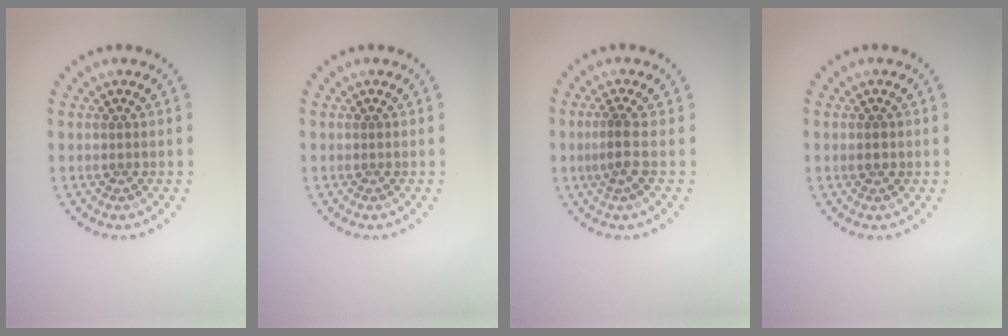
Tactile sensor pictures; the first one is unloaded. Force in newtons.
{"total": 0.0}
{"total": 1.8, "press": 1.2, "slide": 1.3}
{"total": 1.2, "press": 1.1, "slide": 0.1}